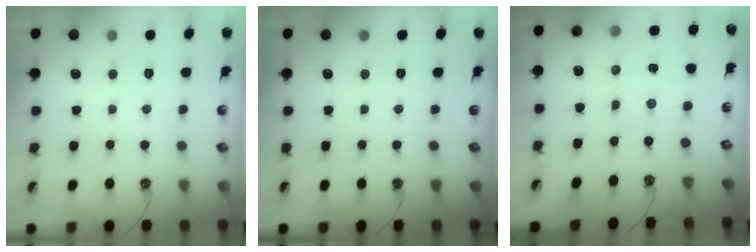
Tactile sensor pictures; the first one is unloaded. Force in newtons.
{"total": 0.0}
{"total": 2.6, "press": 2.6, "slide": 0.1}